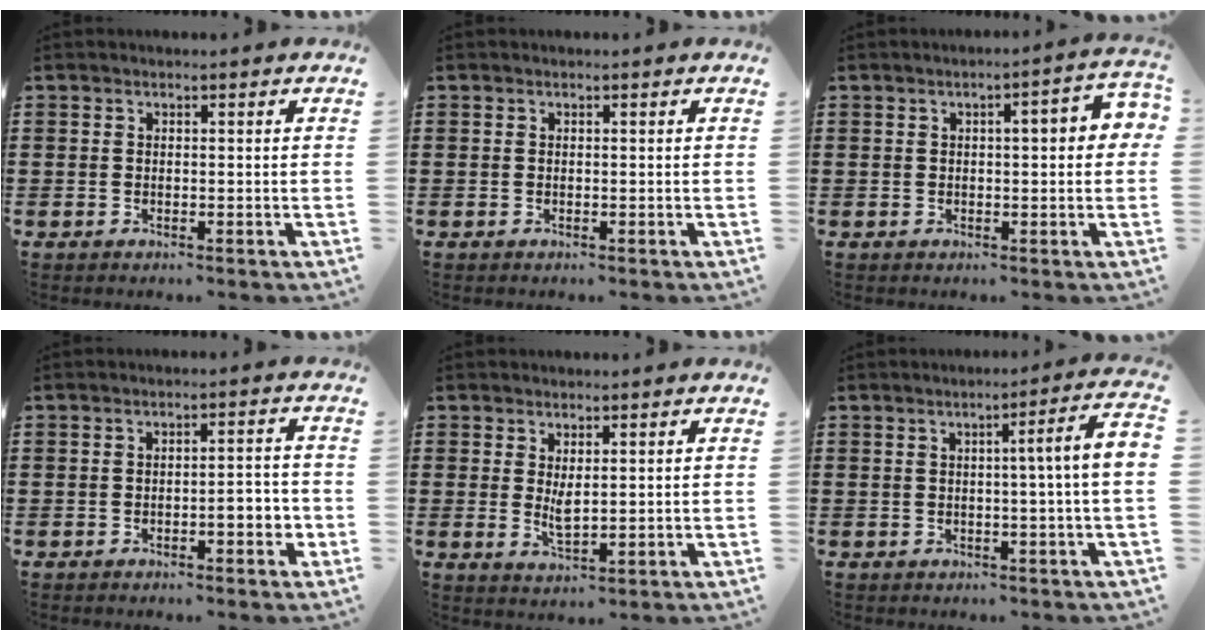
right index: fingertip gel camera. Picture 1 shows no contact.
{"total": 0.0}
{"total": 3.8, "force": [0.5, 0.8, 3.7], "torque": [-0.051, 0.001, 0.001]}
{"total": 3.6, "force": [-1.2, 1.1, 3.2], "torque": [-0.036, 0.000, -0.025]}
{"total": 2.7, "force": [0.9, 0.9, 2.4], "torque": [-0.048, 0.000, 0.017]}
{"total": 5.7, "force": [0.3, -0.6, 5.7], "torque": [-0.087, -0.014, -0.003]}